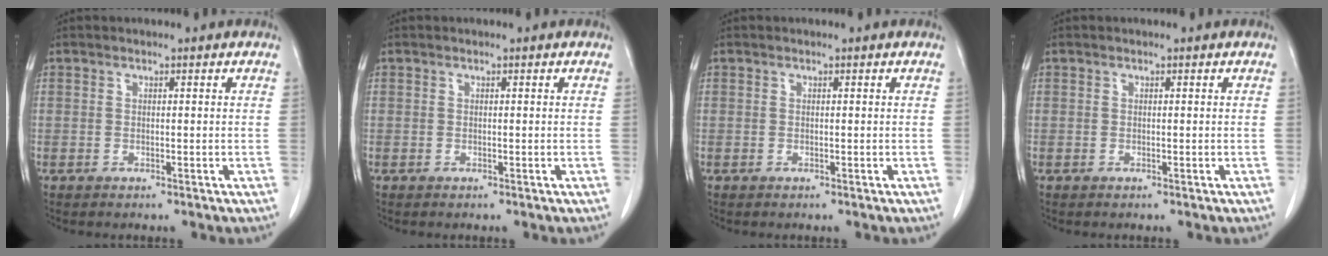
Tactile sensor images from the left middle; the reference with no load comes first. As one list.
[{"total": 0.0}, {"total": 0.0}, {"total": 0.0}]